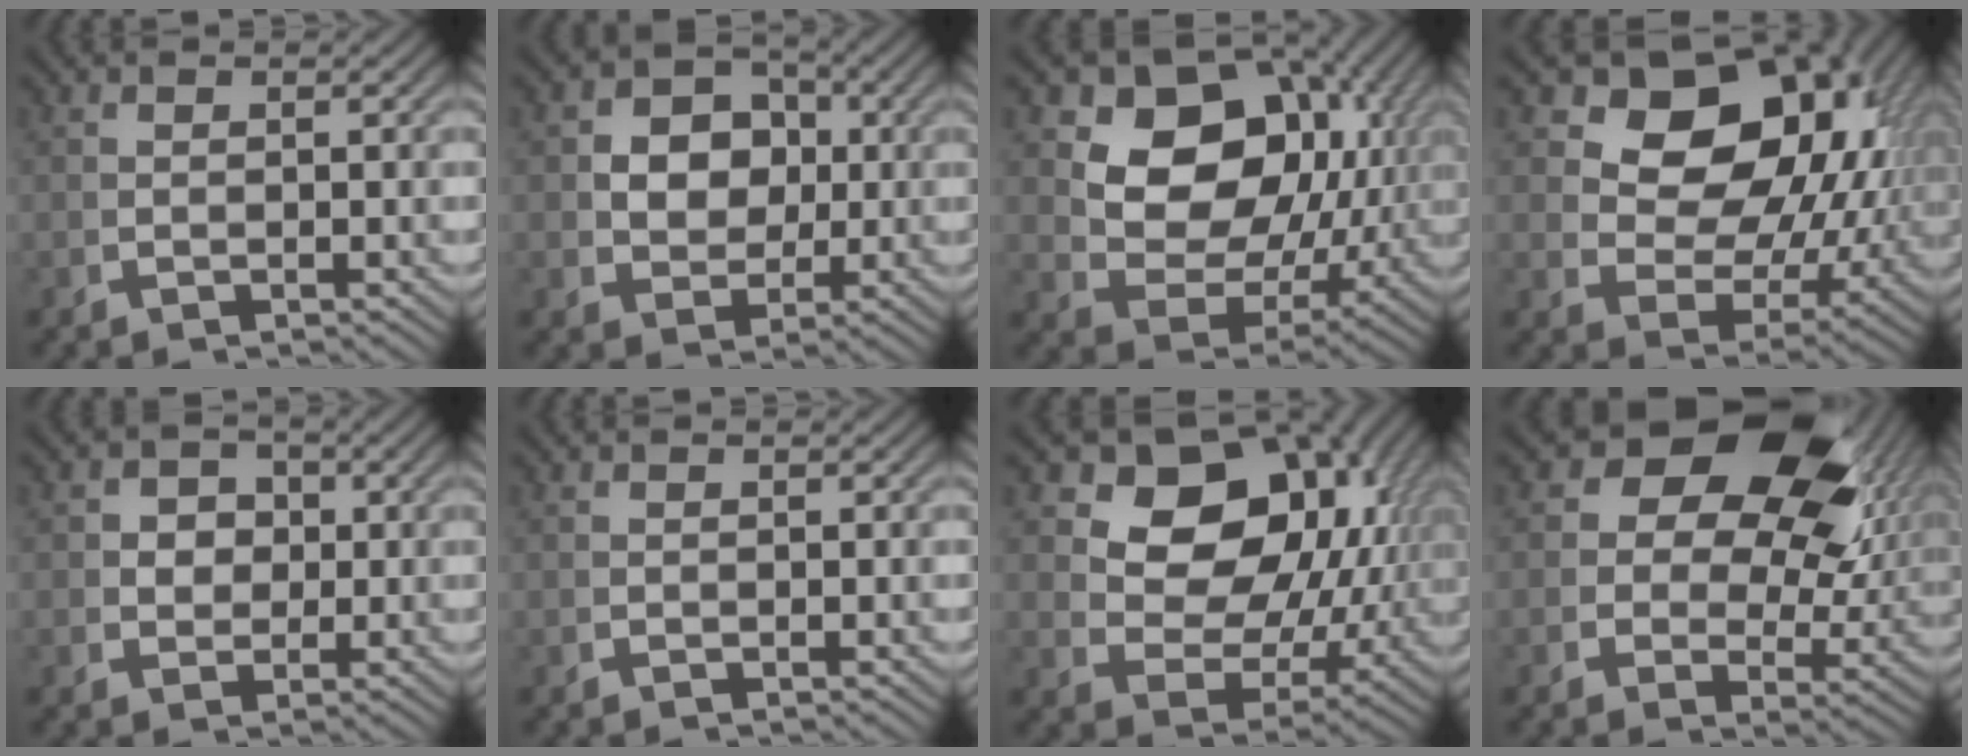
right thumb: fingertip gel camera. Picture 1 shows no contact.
{"total": 6.6, "force": [0.7, 5.4, 3.8], "torque": [-0.086, -0.035, 0.031]}
{"total": 16.0, "force": [2.4, 11.6, 10.7], "torque": [-0.215, -0.027, 0.044]}
{"total": 19.7, "force": [4.3, 13.6, 13.6], "torque": [-0.220, -0.009, 0.064]}
{"total": 3.8, "force": [0.6, 3.2, 1.8], "torque": [-0.038, -0.017, 0.018]}
{"total": 0.0}
{"total": 17.2, "force": [3.7, 12.0, 11.8], "torque": [-0.208, -0.017, 0.061]}
{"total": 15.7, "force": [4.2, 9.9, 11.4], "torque": [-0.157, 0.003, 0.056]}